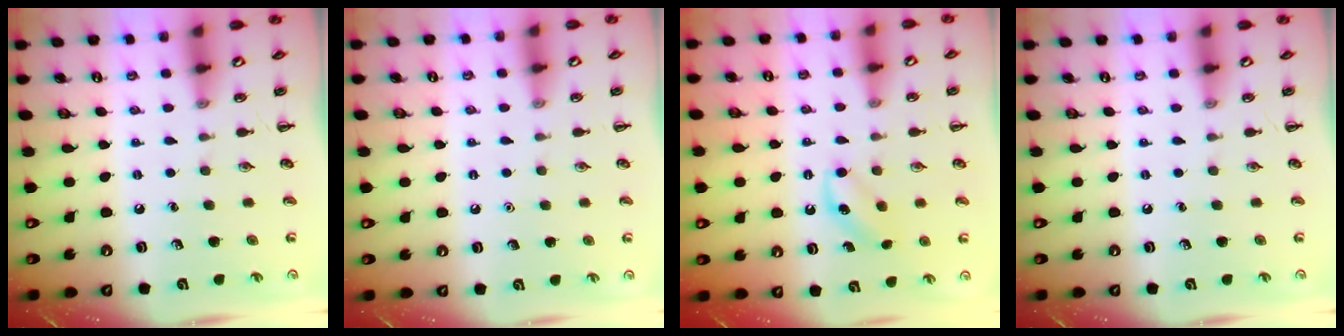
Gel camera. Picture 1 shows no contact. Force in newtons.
{"total": 1.6, "press": 1.6, "slide": 0.1}
{"total": 6.2, "press": 6.0, "slide": 1.5}
{"total": 0.0}